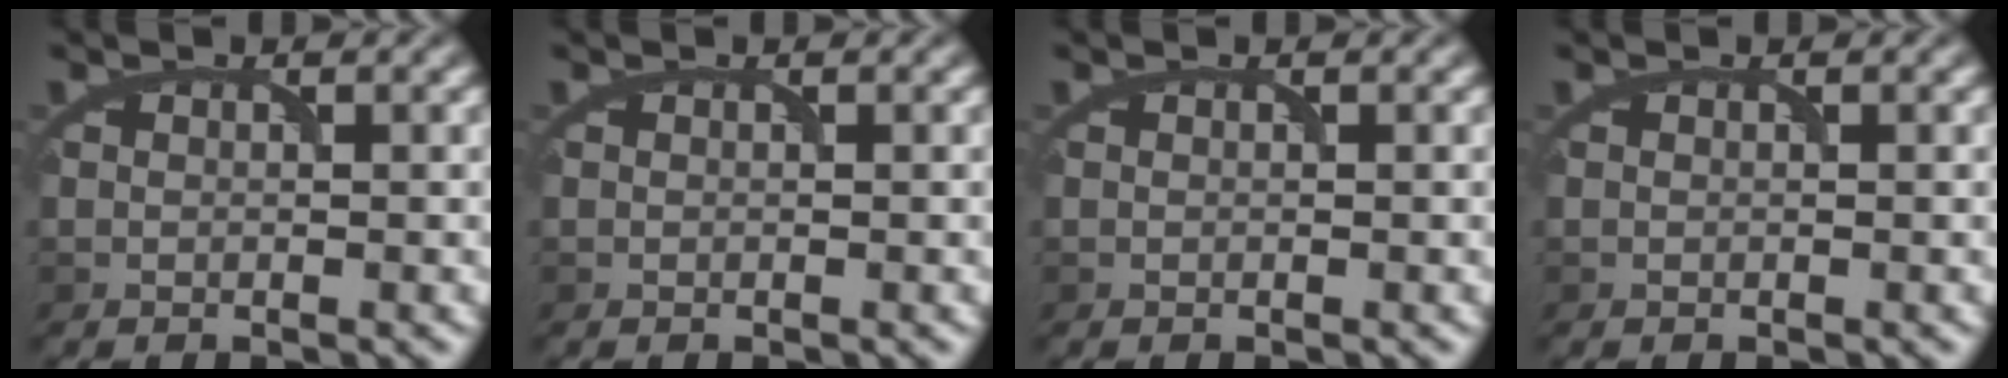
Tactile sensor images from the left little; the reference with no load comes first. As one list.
[{"total": 0.0}, {"total": 0.0}, {"total": 0.0}]